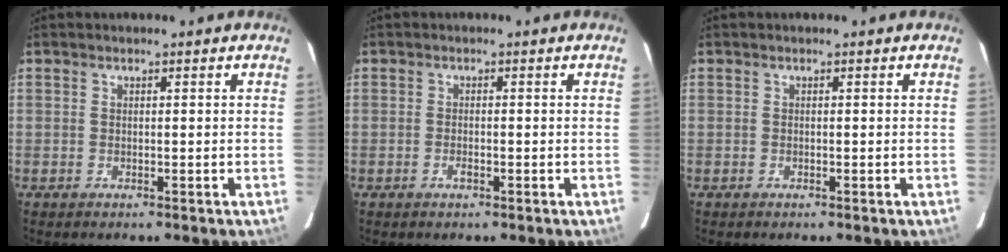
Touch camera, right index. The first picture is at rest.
{"total": 1.3, "force": [-0.7, 0.6, 0.8], "torque": [-0.018, -0.001, -0.011]}
{"total": 0.0}